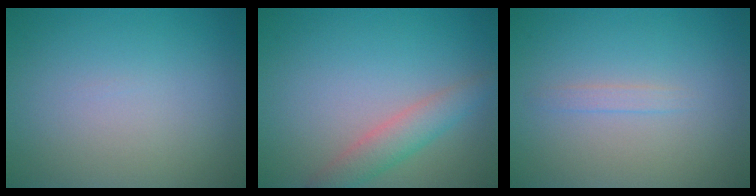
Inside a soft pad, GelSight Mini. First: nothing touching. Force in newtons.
{"total": 2.9, "press": 2.9, "slide": 0.2}
{"total": 0.9, "press": 0.8, "slide": 0.1}